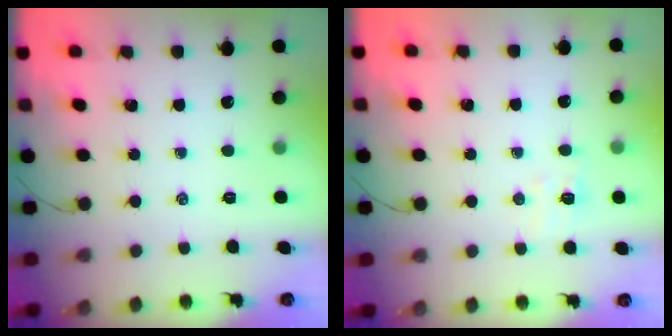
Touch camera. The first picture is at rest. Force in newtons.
{"total": 5.8, "press": 5.7, "slide": 0.9}